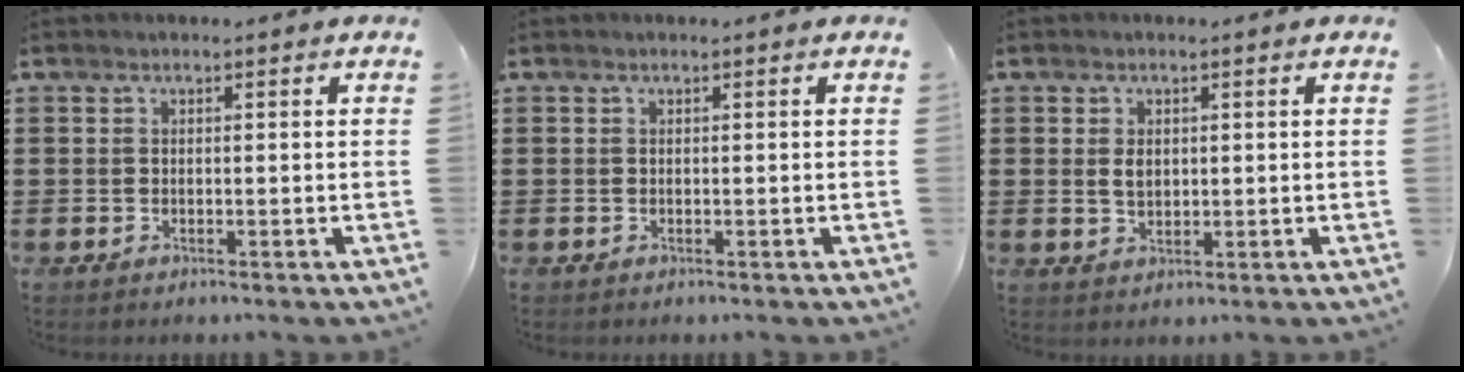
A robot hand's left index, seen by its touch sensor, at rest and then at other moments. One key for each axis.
{"total": 0.0}
{"total": 2.2, "fx": 0.5, "fy": 1.4, "fz": 1.6, "tx": -0.036, "ty": 0.006, "tz": 0.009}